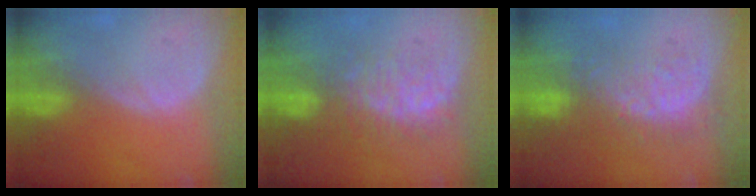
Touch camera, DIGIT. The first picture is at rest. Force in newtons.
{"total": 7.7, "press": 7.6, "slide": 1.3}
{"total": 8.7, "press": 8.3, "slide": 2.5}